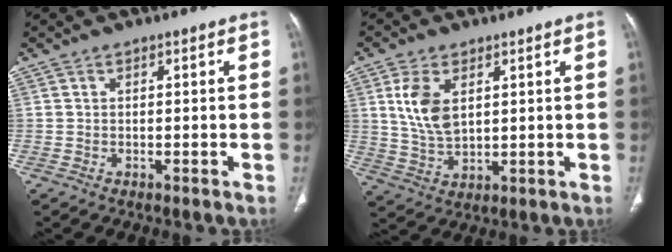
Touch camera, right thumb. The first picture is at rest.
{"total": 8.8, "force": [2.7, 5.1, 6.6], "torque": [-0.127, -0.010, 0.062]}